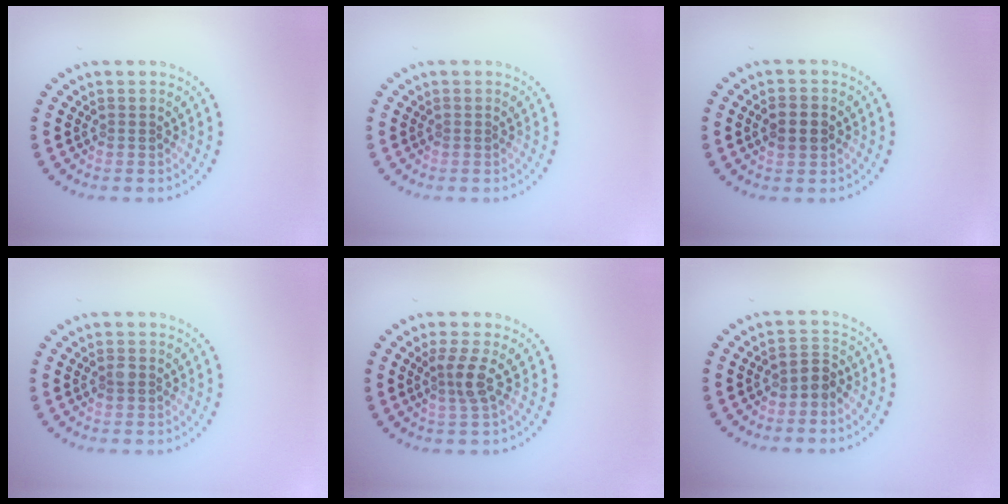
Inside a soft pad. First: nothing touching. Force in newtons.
{"total": 0.0}
{"total": 2.6, "press": 2.6, "slide": 0.1}
{"total": 1.0, "press": 1.0, "slide": 0.0}
{"total": 2.4, "press": 1.8, "slide": 1.6}
{"total": 2.0, "press": 1.7, "slide": 1.1}